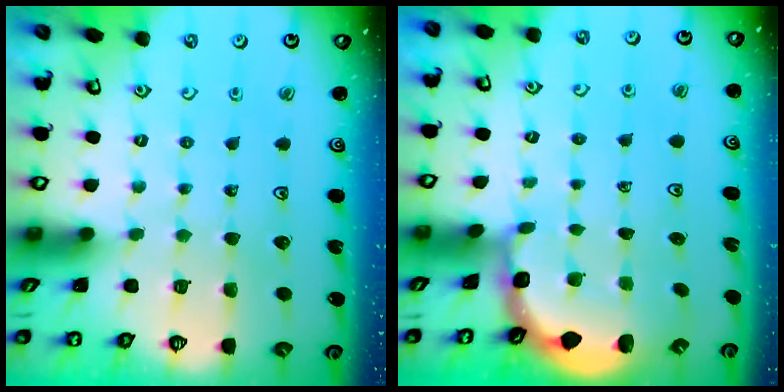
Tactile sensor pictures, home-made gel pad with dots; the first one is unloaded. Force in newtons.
{"total": 1.8, "press": 1.4, "slide": 1.1}